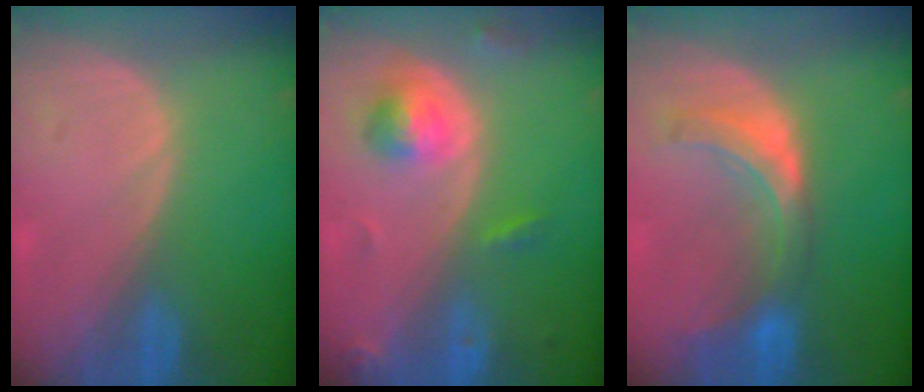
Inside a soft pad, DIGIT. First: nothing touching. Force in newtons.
{"total": 5.4, "press": 5.0, "slide": 2.0}
{"total": 7.4, "press": 6.8, "slide": 2.9}